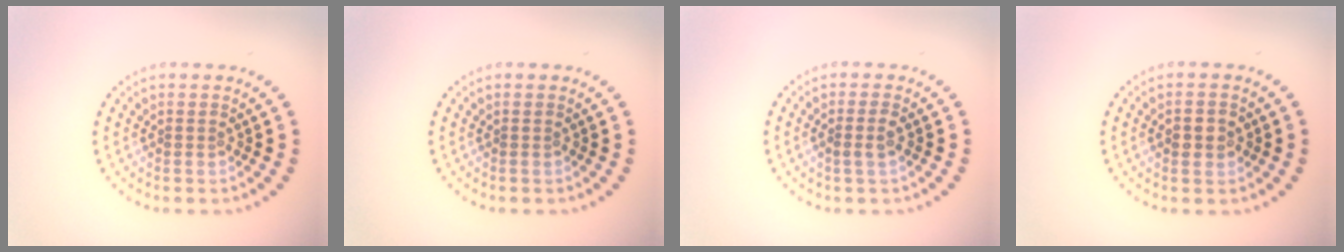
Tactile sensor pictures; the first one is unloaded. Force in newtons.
{"total": 0.0}
{"total": 1.3, "press": 1.2, "slide": 0.6}
{"total": 1.9, "press": 1.9, "slide": 0.1}